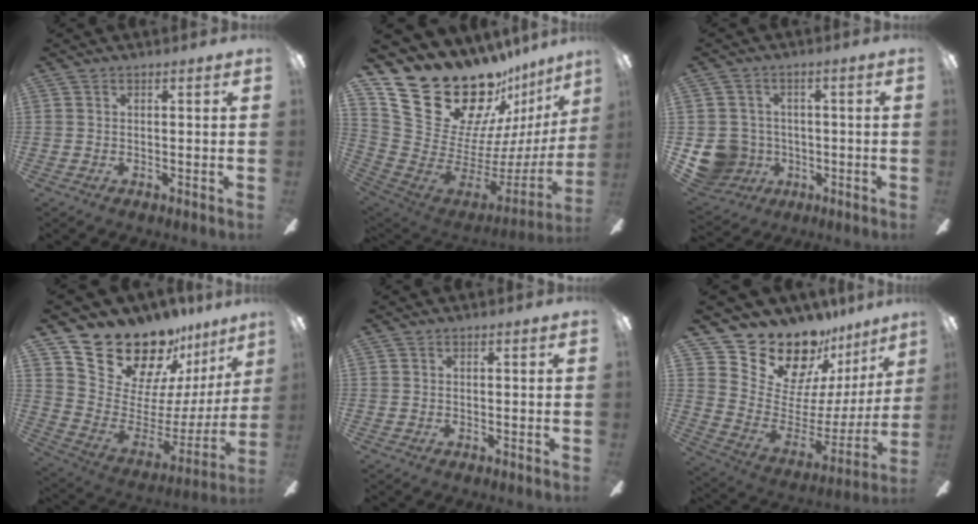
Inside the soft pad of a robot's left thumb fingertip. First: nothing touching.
{"total": 28.5, "force": [20.8, 13.7, 14.0], "torque": [-0.222, -0.154, 0.417]}
{"total": 9.0, "force": [-1.9, 8.5, 2.2], "torque": [-0.064, 0.015, -0.029]}
{"total": 21.8, "force": [18.8, 9.1, 6.4], "torque": [-0.111, -0.154, 0.347]}
{"total": 0.0}
{"total": 18.2, "force": [16.1, 7.3, 4.2], "torque": [-0.086, -0.146, 0.292]}